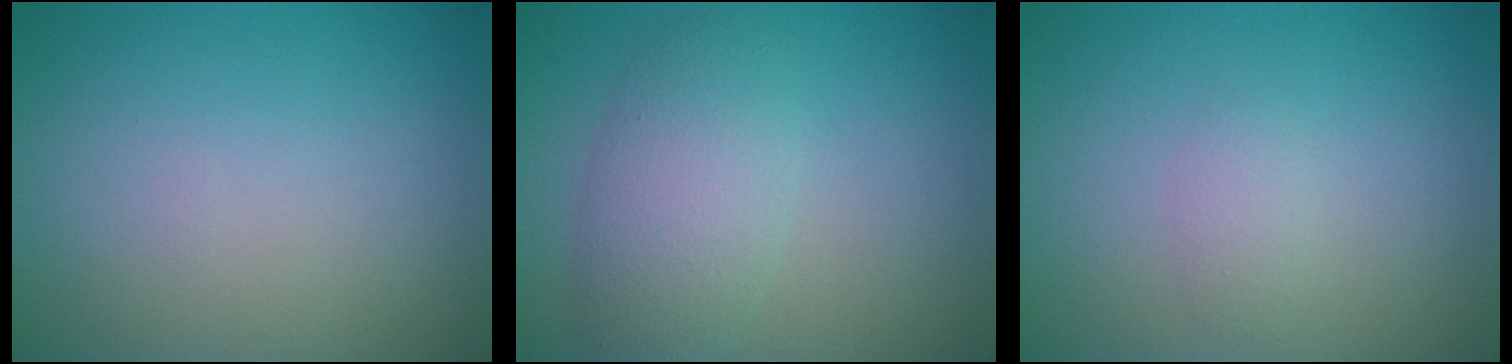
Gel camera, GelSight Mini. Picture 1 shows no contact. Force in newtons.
{"total": 4.5, "press": 4.5, "slide": 0.2}
{"total": 1.1, "press": 1.1, "slide": 0.0}